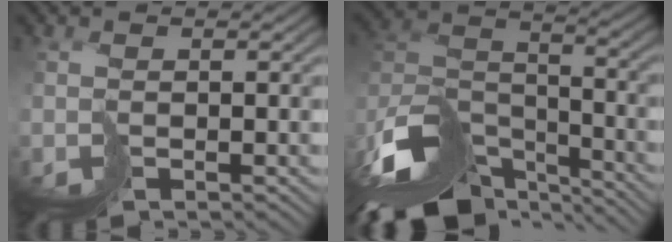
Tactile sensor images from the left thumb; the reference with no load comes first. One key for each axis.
{"total": 15.9, "fx": -12.4, "fy": 6.1, "fz": 7.8, "tx": -0.202, "ty": -0.035, "tz": -0.201}